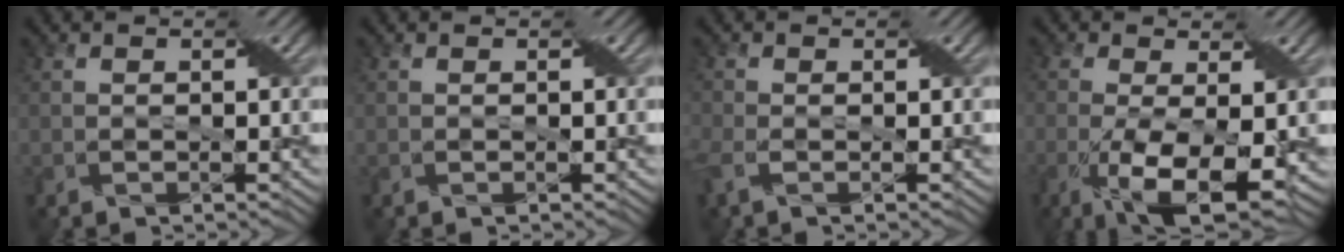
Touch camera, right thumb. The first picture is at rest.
{"total": 0.0}
{"total": 2.9, "force": [-1.2, 1.6, 2.1], "torque": [-0.059, -0.004, -0.029]}
{"total": 9.9, "force": [-2.9, 3.9, 8.6], "torque": [-0.188, -0.016, -0.042]}